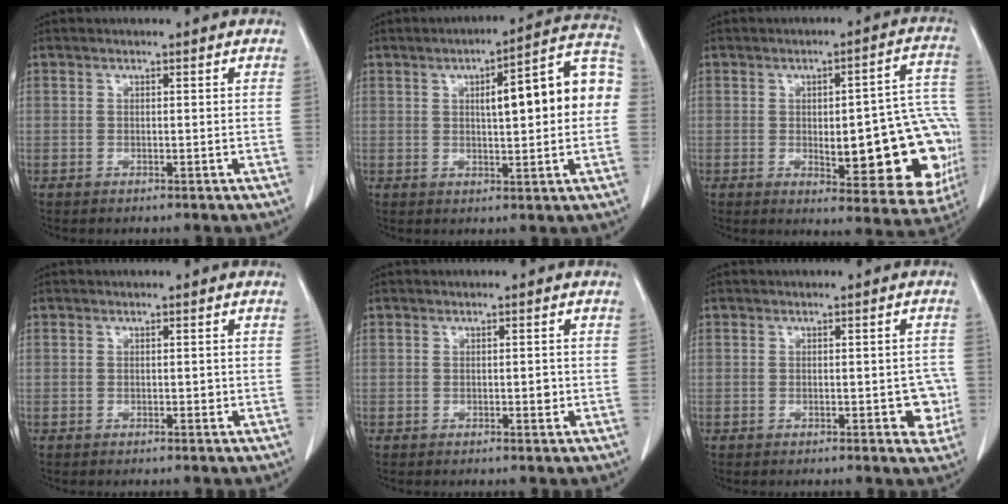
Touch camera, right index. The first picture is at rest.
{"total": 13.9, "force": [1.6, 2.8, 13.5], "torque": [-0.182, 0.042, 0.020]}
{"total": 20.9, "force": [-2.9, 6.1, 19.7], "torque": [-0.158, 0.027, -0.013]}
{"total": 0.6, "force": [-0.1, 0.3, 0.4], "torque": [-0.005, 0.001, -0.002]}
{"total": 1.2, "force": [-0.2, 0.5, 1.1], "torque": [-0.016, 0.000, -0.001]}
{"total": 4.0, "force": [-0.9, 1.8, 3.5], "torque": [-0.026, 0.006, -0.011]}